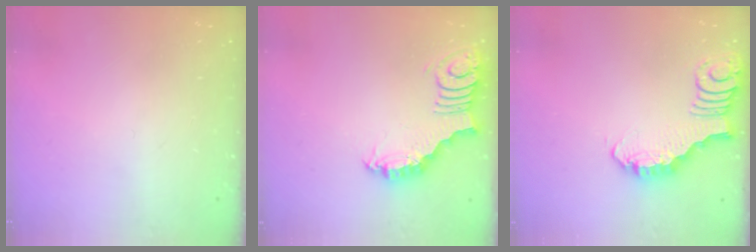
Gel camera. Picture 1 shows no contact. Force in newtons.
{"total": 3.0, "press": 3.0, "slide": 0.3}
{"total": 4.2, "press": 4.2, "slide": 0.3}